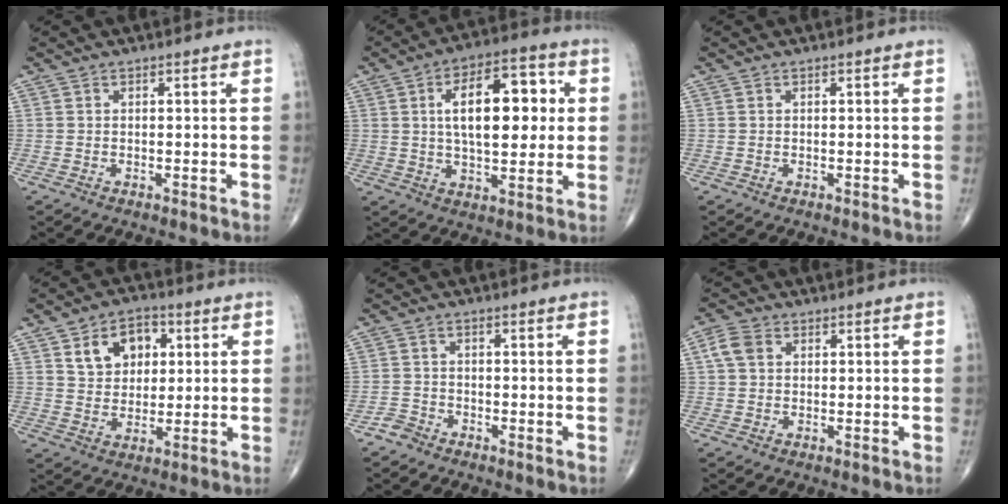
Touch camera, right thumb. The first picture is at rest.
{"total": 15.5, "force": [2.7, 7.3, 13.4], "torque": [-0.185, 0.010, 0.041]}
{"total": 0.0}
{"total": 9.6, "force": [3.4, 7.0, 5.6], "torque": [-0.051, -0.008, 0.058]}
{"total": 1.9, "force": [-1.6, 1.0, -0.1], "torque": [0.003, 0.002, -0.037]}
{"total": 3.8, "force": [1.0, 2.9, 2.3], "torque": [-0.049, 0.010, 0.018]}